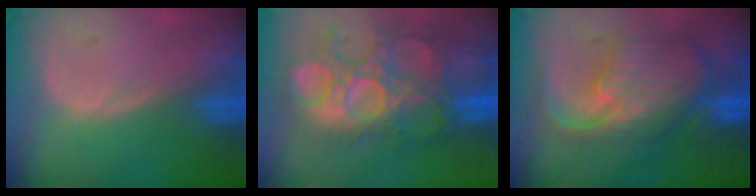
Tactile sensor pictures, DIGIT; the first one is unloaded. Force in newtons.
{"total": 12.9, "press": 12.0, "slide": 4.8}
{"total": 10.4, "press": 9.3, "slide": 4.7}